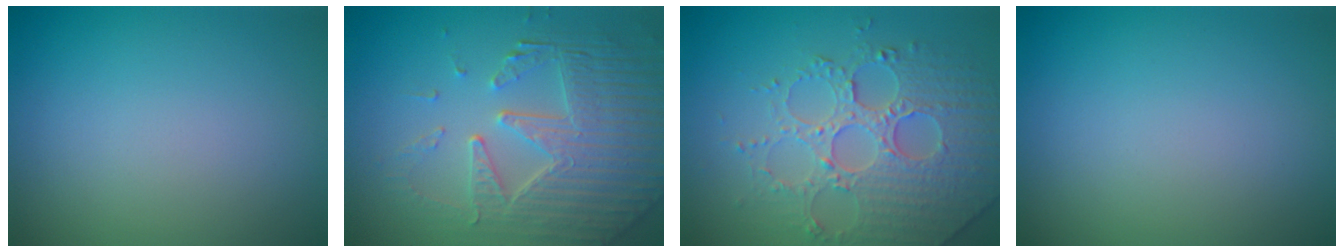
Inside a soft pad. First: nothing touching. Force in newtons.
{"total": 7.6, "press": 5.5, "slide": 5.2}
{"total": 5.4, "press": 5.1, "slide": 1.9}
{"total": 0.0}